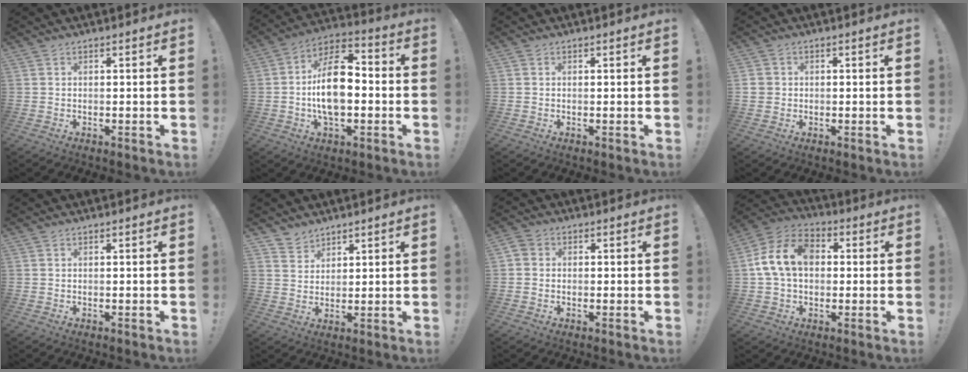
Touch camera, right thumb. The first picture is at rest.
{"total": 16.5, "force": [-2.1, 9.1, 13.6], "torque": [-0.237, 0.020, -0.039]}
{"total": 0.0}
{"total": 2.4, "force": [-0.1, 2.2, 0.7], "torque": [-0.006, 0.004, -0.001]}
{"total": 0.0}
{"total": 4.0, "force": [3.2, 2.3, -0.2], "torque": [-0.004, -0.025, 0.063]}
{"total": 2.8, "force": [-0.5, 2.5, 1.3], "torque": [-0.021, 0.009, -0.008]}
{"total": 14.2, "force": [1.9, 10.5, 9.5], "torque": [-0.175, 0.018, 0.039]}